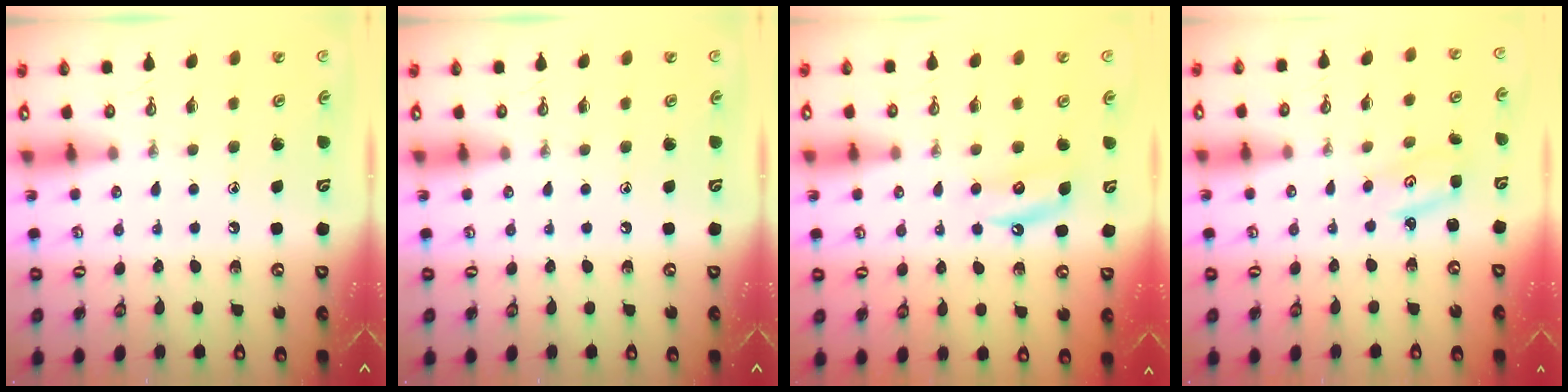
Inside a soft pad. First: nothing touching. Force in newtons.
{"total": 0.0}
{"total": 5.4, "press": 5.4, "slide": 0.4}
{"total": 3.2, "press": 3.2, "slide": 0.1}